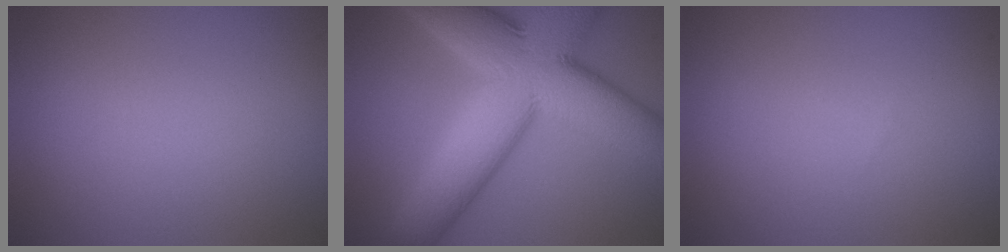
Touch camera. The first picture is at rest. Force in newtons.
{"total": 13.6, "press": 13.6, "slide": 0.1}
{"total": 0.0}